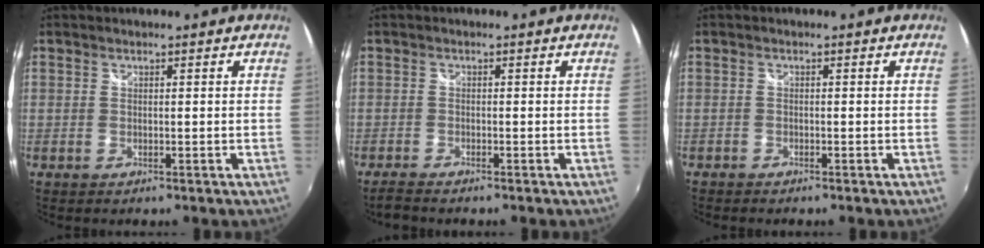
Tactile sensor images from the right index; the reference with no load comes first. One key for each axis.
{"total": 2.5, "fx": -2.4, "fy": 0.3, "fz": 0.8, "tx": -0.022, "ty": -0.014, "tz": -0.045}
{"total": 1.4, "fx": -1.3, "fy": 0.5, "fz": 0.0, "tx": -0.006, "ty": -0.006, "tz": -0.025}